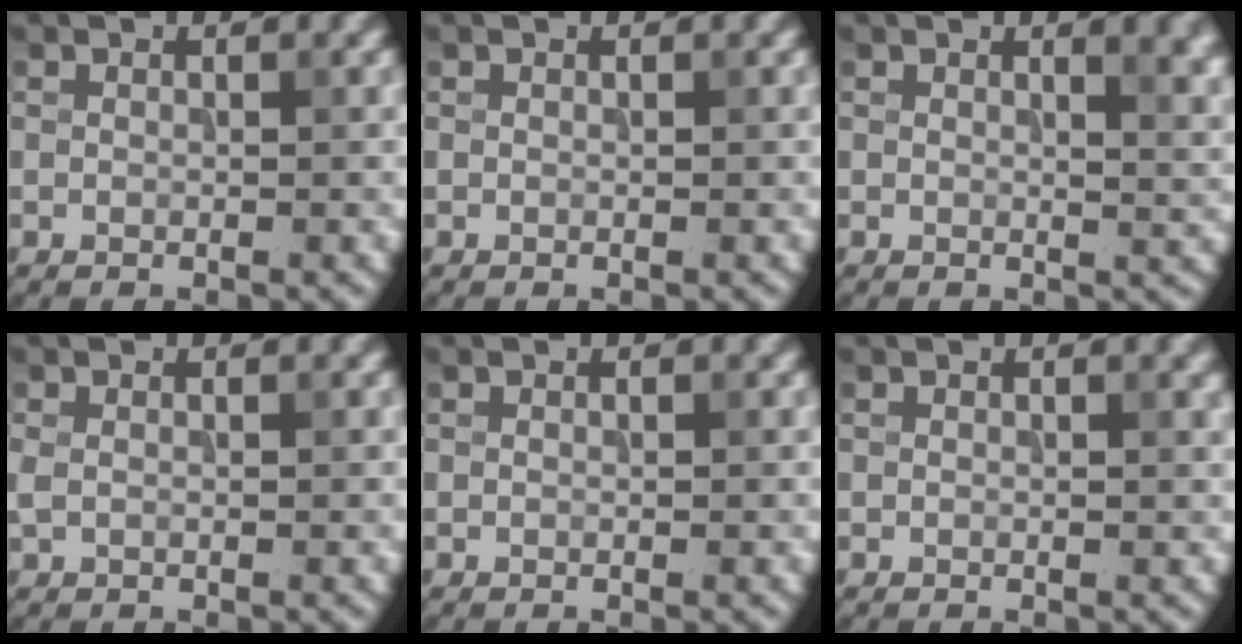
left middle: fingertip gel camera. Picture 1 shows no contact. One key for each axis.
{"total": 0.0}
{"total": 3.5, "fx": 1.9, "fy": 1.2, "fz": 2.7, "tx": -0.027, "ty": 0.001, "tz": 0.027}
{"total": 0.9, "fx": -0.1, "fy": 0.6, "fz": 0.7, "tx": -0.019, "ty": 0.001, "tz": 0.000}
{"total": 0.0}
{"total": 0.7, "fx": 0.4, "fy": 0.1, "fz": 0.5, "tx": -0.011, "ty": 0.001, "tz": 0.008}